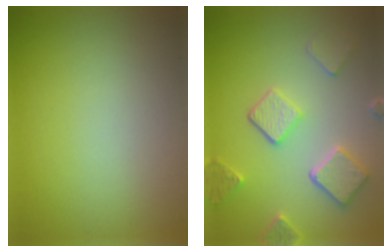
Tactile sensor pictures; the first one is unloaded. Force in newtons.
{"total": 5.2, "press": 3.9, "slide": 3.4}